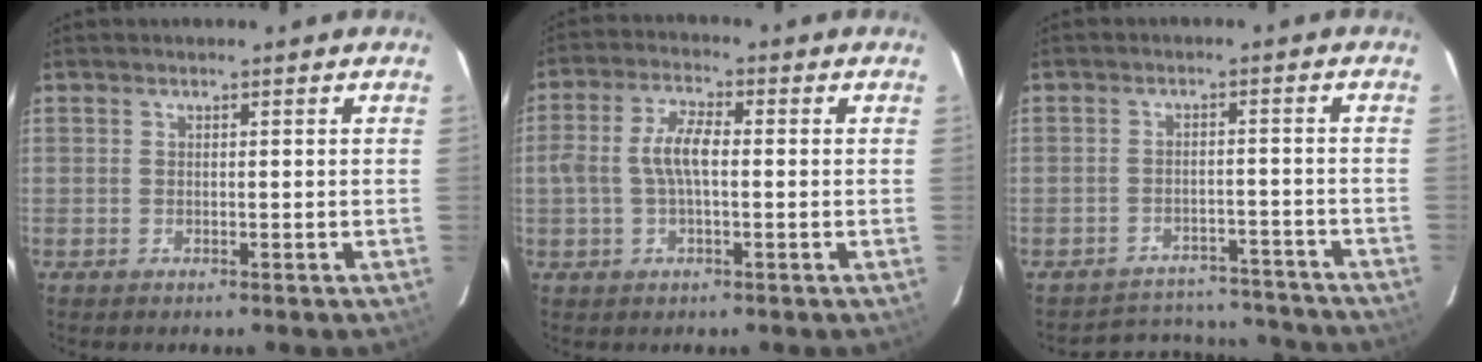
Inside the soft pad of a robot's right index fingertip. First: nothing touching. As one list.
[{"total": 6.4, "force": [-0.4, 2.4, 5.9], "torque": [-0.120, 0.012, -0.008]}, {"total": 13.9, "force": [-12.8, 4.8, 2.4], "torque": [-0.054, 0.035, -0.155]}]